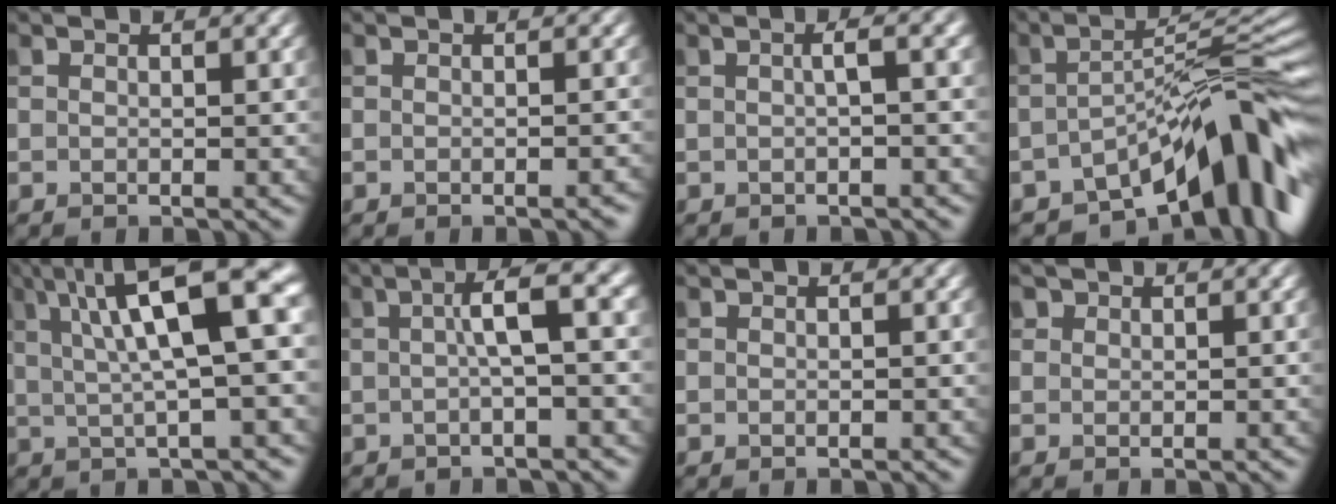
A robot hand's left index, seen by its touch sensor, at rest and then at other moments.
{"total": 0.9, "force": [-0.5, 0.1, 0.7], "torque": [-0.008, 0.000, -0.007]}
{"total": 2.1, "force": [0.4, 0.5, 2.0], "torque": [-0.026, 0.011, -0.003]}
{"total": 11.2, "force": [-6.1, 3.6, 8.6], "torque": [-0.101, 0.010, -0.110]}
{"total": 11.7, "force": [4.3, 3.0, 10.4], "torque": [-0.161, 0.020, 0.070]}
{"total": 4.4, "force": [0.7, 0.8, 4.3], "torque": [-0.066, 0.019, 0.005]}
{"total": 0.0}
{"total": 1.3, "force": [0.9, 0.9, 0.2], "torque": [-0.002, -0.001, 0.008]}